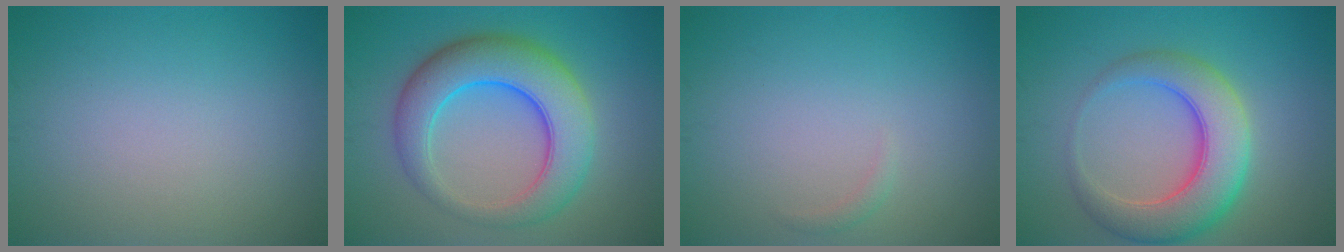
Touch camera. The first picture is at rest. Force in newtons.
{"total": 8.2, "press": 8.2, "slide": 0.0}
{"total": 0.6, "press": 0.6, "slide": 0.1}
{"total": 7.1, "press": 7.1, "slide": 0.3}